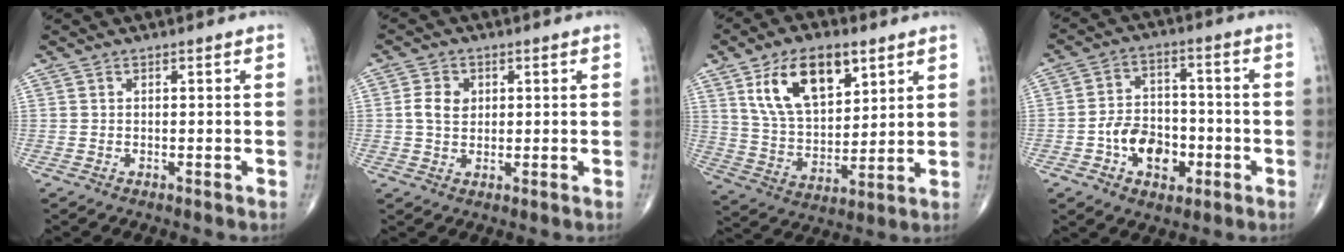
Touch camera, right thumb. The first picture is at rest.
{"total": 4.5, "force": [0.8, 3.4, 2.8], "torque": [-0.041, 0.000, 0.013]}
{"total": 16.3, "force": [7.8, 8.7, 11.4], "torque": [-0.168, -0.029, 0.150]}
{"total": 10.9, "force": [-3.4, 7.6, 7.1], "torque": [-0.083, 0.030, -0.057]}